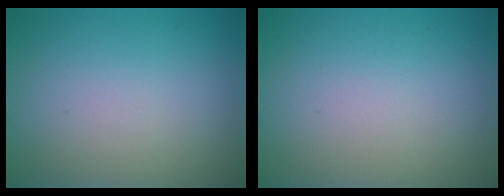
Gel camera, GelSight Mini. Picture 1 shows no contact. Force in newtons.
{"total": 0.0}